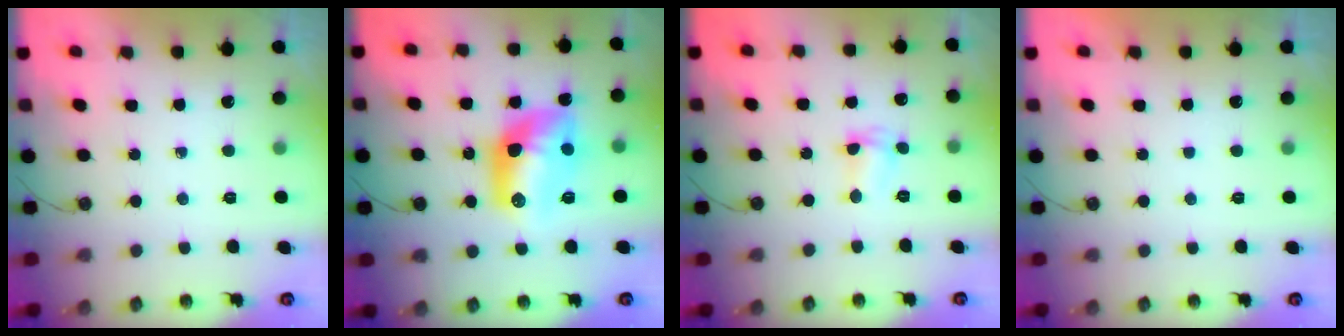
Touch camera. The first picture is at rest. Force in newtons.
{"total": 13.5, "press": 13.4, "slide": 1.1}
{"total": 2.6, "press": 2.6, "slide": 0.4}
{"total": 0.0}